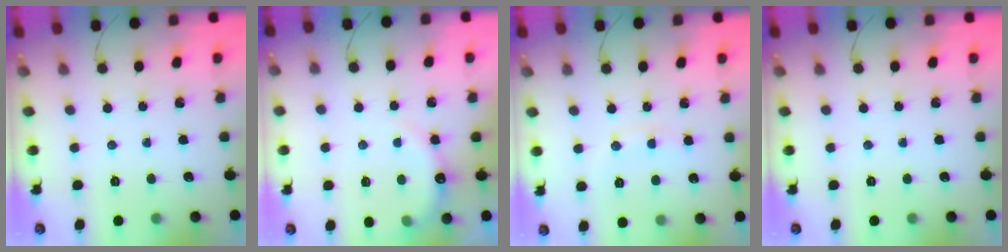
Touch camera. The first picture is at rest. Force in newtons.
{"total": 8.4, "press": 8.3, "slide": 0.9}
{"total": 6.9, "press": 6.8, "slide": 1.2}
{"total": 0.0}